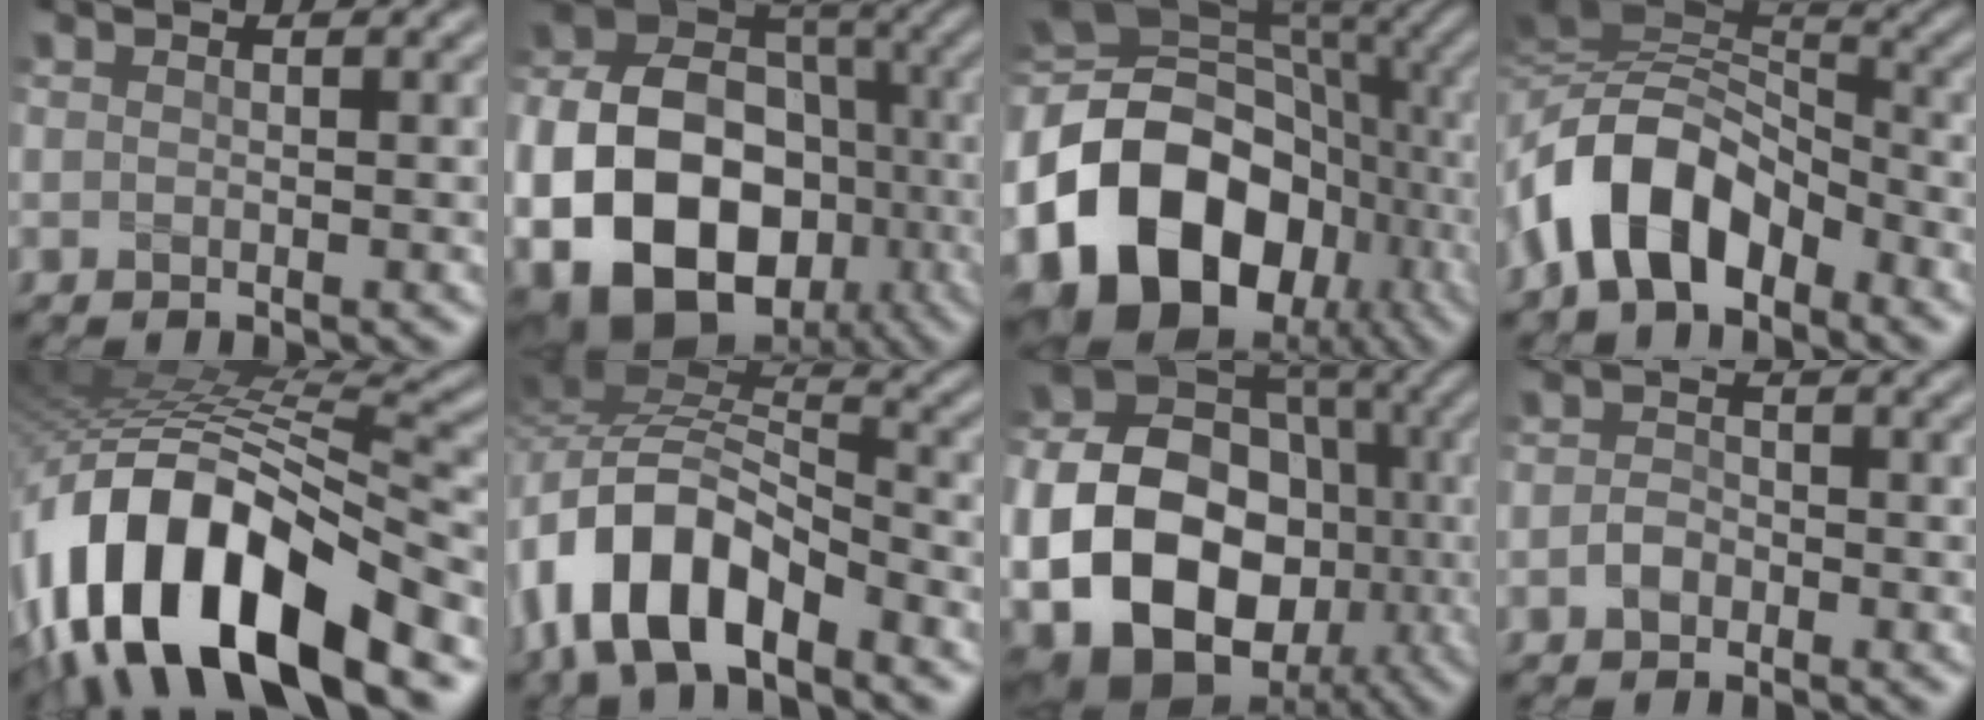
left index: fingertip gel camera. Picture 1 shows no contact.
{"total": 17.6, "force": [-4.8, 13.5, 10.1], "torque": [-0.199, -0.031, -0.090]}
{"total": 18.3, "force": [-5.9, 13.8, 10.5], "torque": [-0.205, -0.013, -0.099]}
{"total": 8.8, "force": [-3.7, 4.9, 6.3], "torque": [-0.114, 0.023, -0.079]}
{"total": 16.2, "force": [-7.1, 7.2, 12.7], "torque": [-0.240, 0.013, -0.133]}
{"total": 9.4, "force": [-5.4, 4.4, 6.4], "torque": [-0.115, 0.011, -0.114]}
{"total": 19.2, "force": [-3.8, 15.3, 10.8], "torque": [-0.198, -0.026, -0.084]}
{"total": 1.3, "force": [-0.6, 0.9, 0.6], "torque": [-0.012, 0.008, -0.015]}